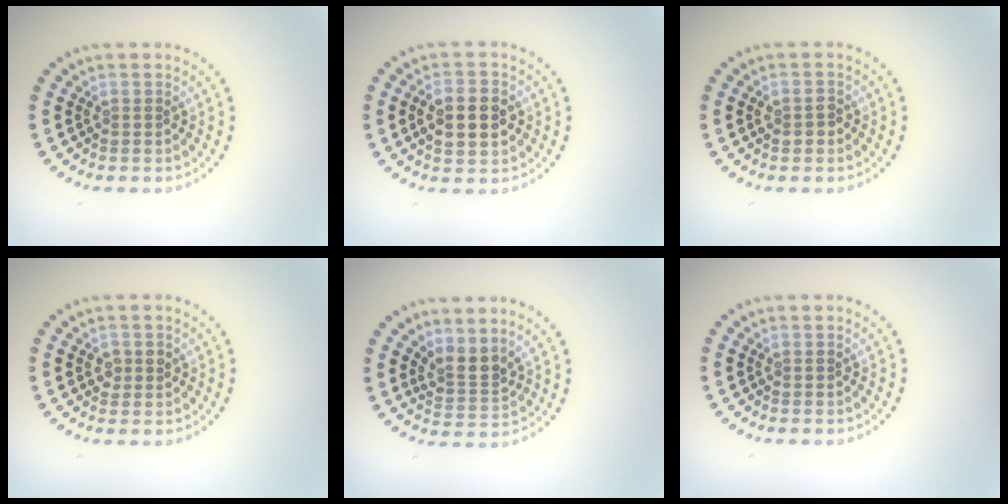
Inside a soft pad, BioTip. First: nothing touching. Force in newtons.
{"total": 4.7, "press": 4.7, "slide": 0.3}
{"total": 1.5, "press": 1.5, "slide": 0.1}
{"total": 1.5, "press": 1.4, "slide": 0.3}
{"total": 2.6, "press": 1.9, "slide": 1.8}
{"total": 0.0}